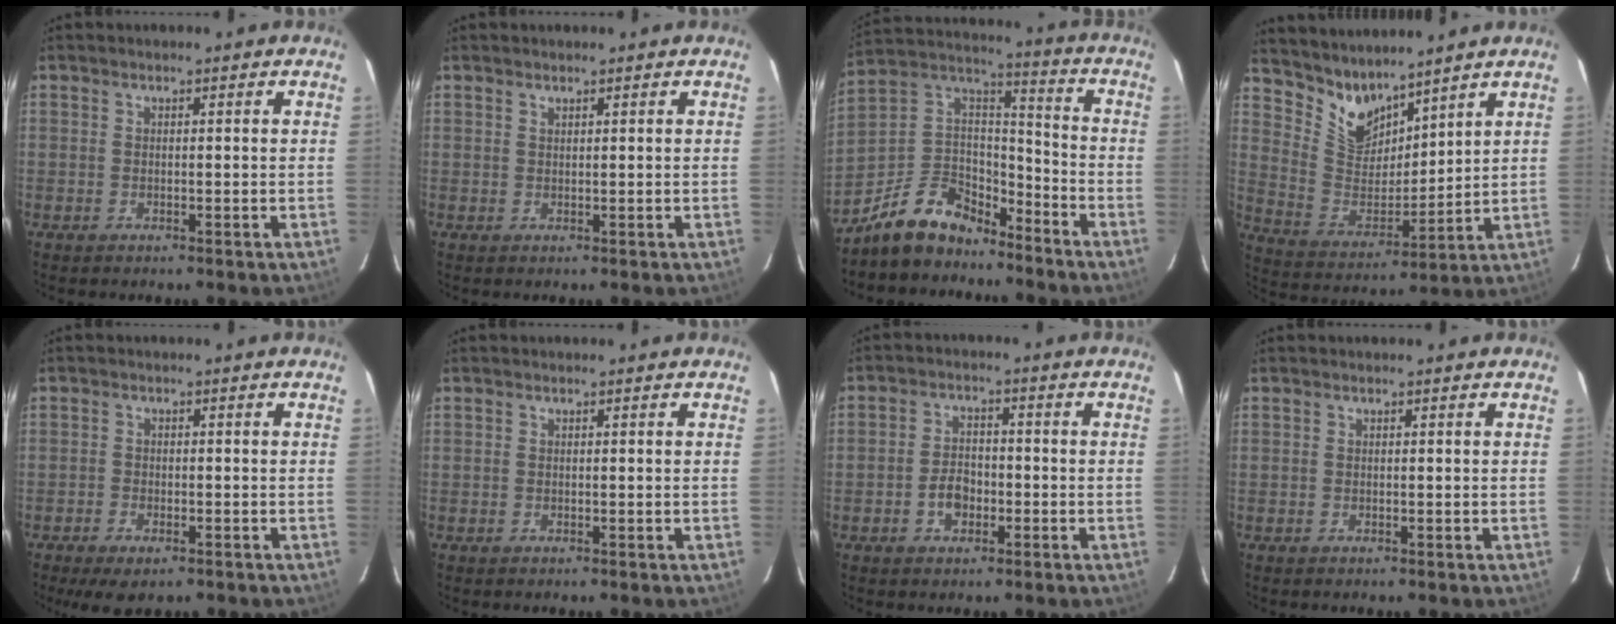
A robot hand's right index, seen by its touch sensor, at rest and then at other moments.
{"total": 0.5, "force": [0.5, 0.2, 0.1], "torque": [-0.002, 0.001, 0.010]}
{"total": 14.9, "force": [-11.5, 7.5, 5.8], "torque": [-0.146, 0.043, -0.196]}
{"total": 10.1, "force": [8.7, 4.2, 2.9], "torque": [-0.063, -0.006, 0.181]}
{"total": 5.9, "force": [-4.1, 2.5, 3.4], "torque": [-0.086, -0.020, -0.068]}
{"total": 0.0}
{"total": 4.7, "force": [-2.0, 3.3, 2.8], "torque": [-0.057, 0.011, -0.032]}
{"total": 0.0}